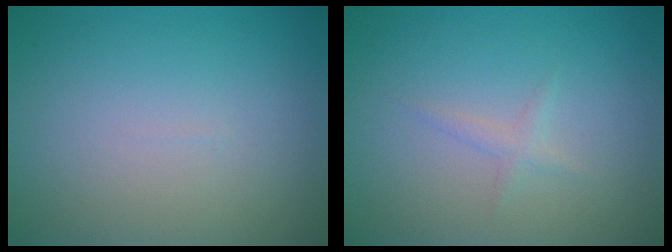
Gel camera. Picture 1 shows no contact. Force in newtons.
{"total": 0.5, "press": 0.5, "slide": 0.0}